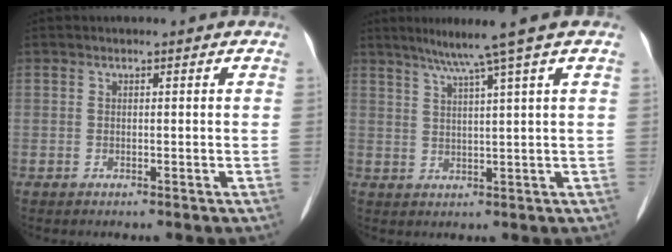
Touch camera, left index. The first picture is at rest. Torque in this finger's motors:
{"motor_torque": [0.02, -0.02, -0.01, 0.00]}